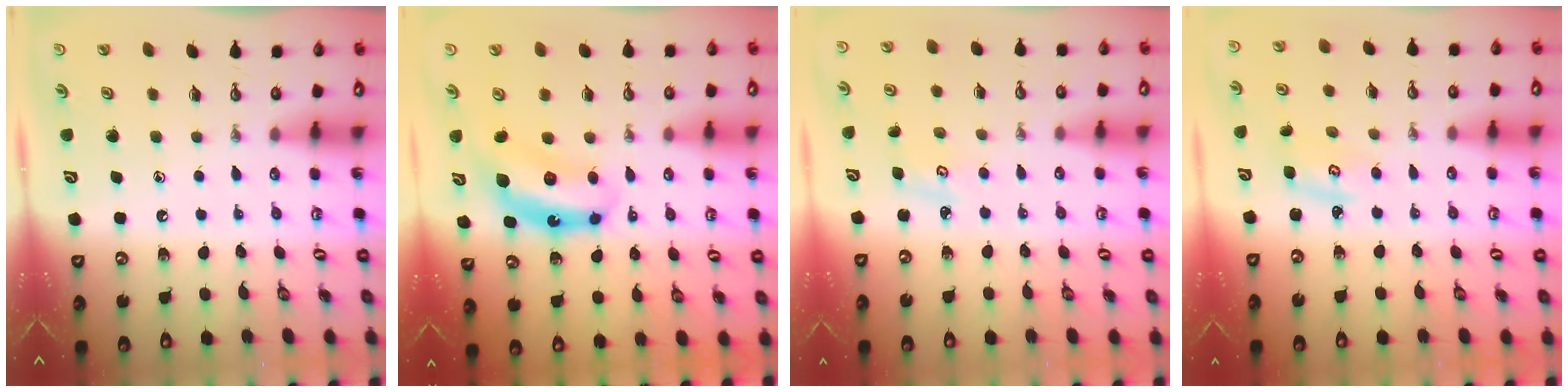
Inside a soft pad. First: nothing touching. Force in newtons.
{"total": 8.1, "press": 8.0, "slide": 0.7}
{"total": 2.5, "press": 2.5, "slide": 0.4}
{"total": 2.8, "press": 2.8, "slide": 0.4}